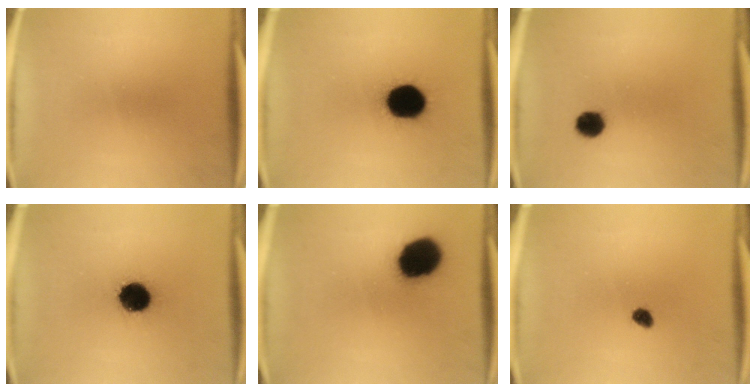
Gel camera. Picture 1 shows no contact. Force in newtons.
{"total": 16.3}
{"total": 4.0}
{"total": 12.4}
{"total": 15.0}
{"total": 2.0}